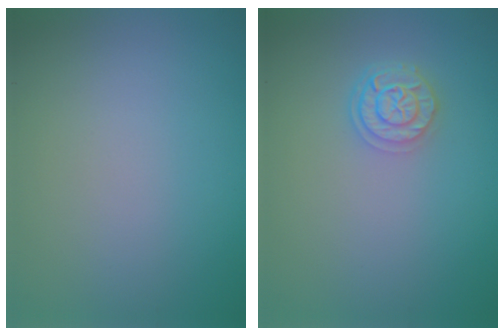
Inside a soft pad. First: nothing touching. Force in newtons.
{"total": 2.3, "press": 1.9, "slide": 1.3}